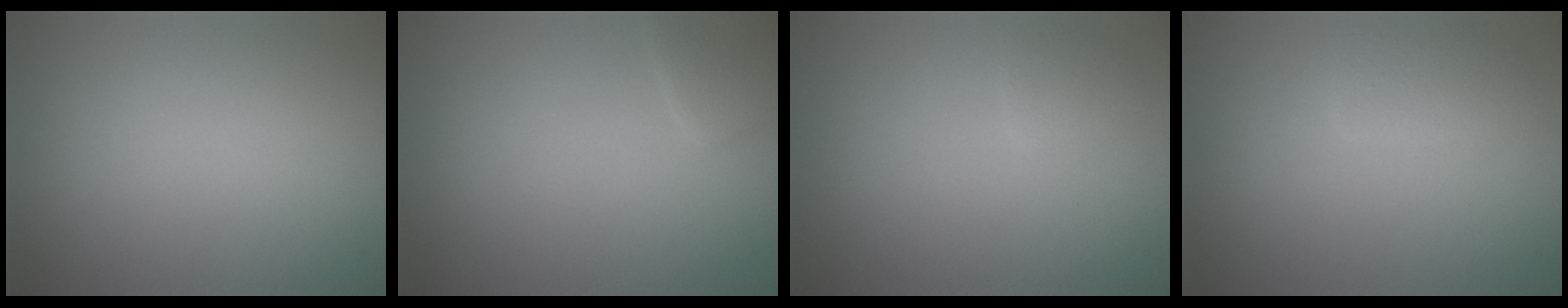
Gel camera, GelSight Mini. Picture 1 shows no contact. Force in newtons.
{"total": 1.4, "press": 1.4, "slide": 0.1}
{"total": 1.0, "press": 1.0, "slide": 0.0}
{"total": 1.8, "press": 1.8, "slide": 0.0}